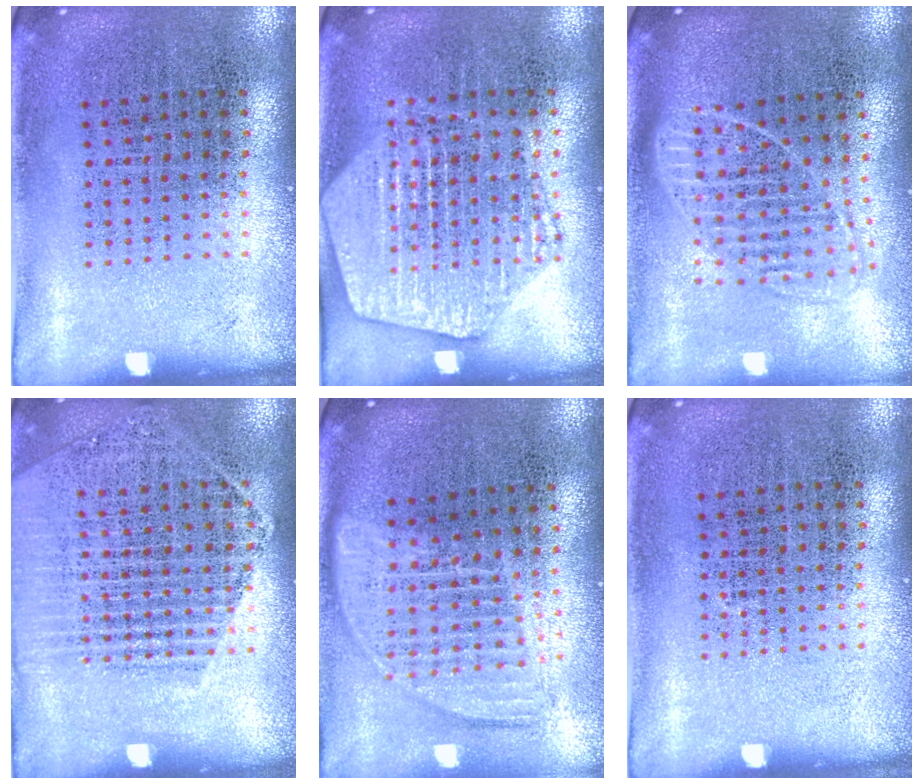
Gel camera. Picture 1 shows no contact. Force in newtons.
{"total": 1.8, "press": 1.8, "slide": 0.2}
{"total": 1.7, "press": 1.4, "slide": 1.0}
{"total": 1.6, "press": 1.5, "slide": 0.4}
{"total": 1.7, "press": 1.4, "slide": 0.9}
{"total": 0.0}